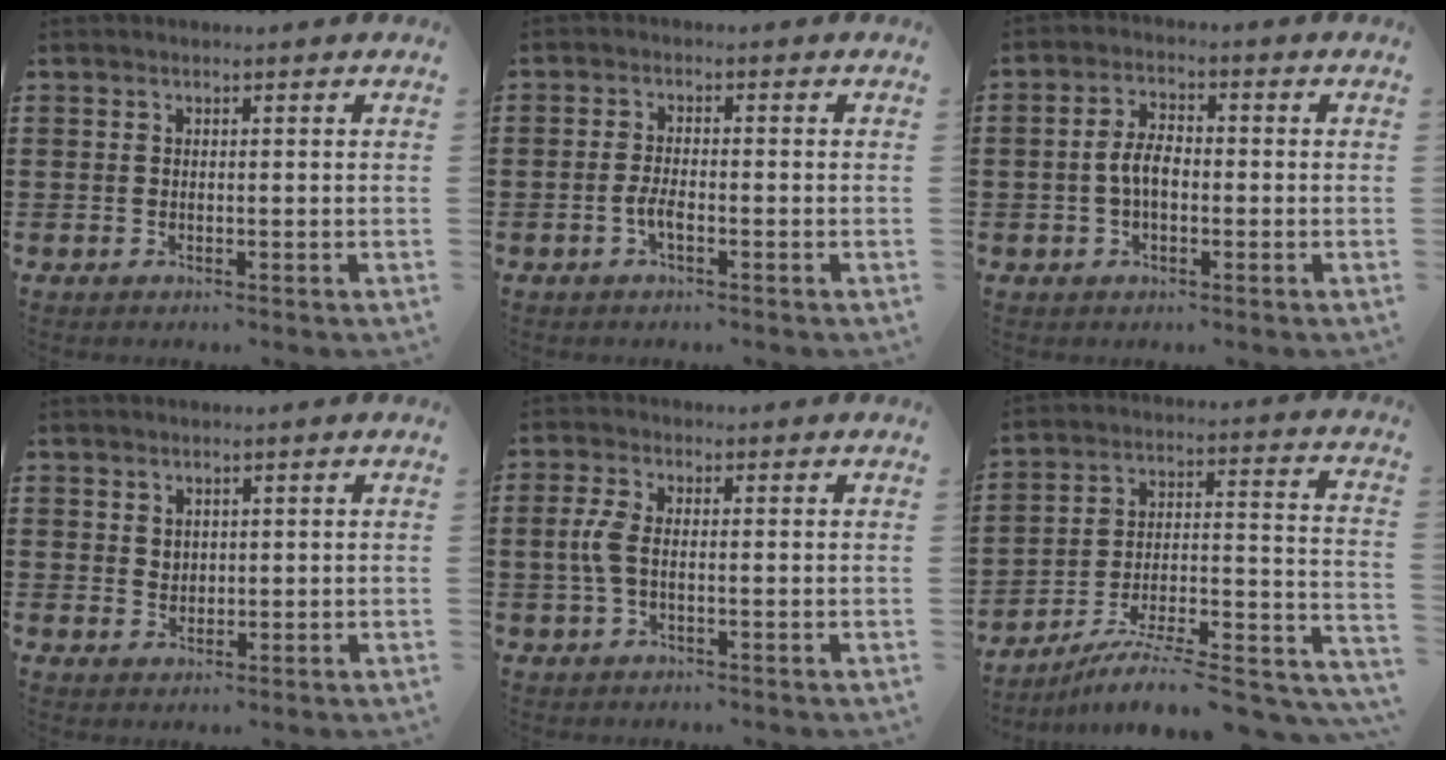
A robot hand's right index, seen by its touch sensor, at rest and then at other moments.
{"total": 2.6, "force": [-1.2, 0.7, 2.2], "torque": [-0.053, -0.003, -0.027]}
{"total": 4.4, "force": [-0.8, 2.3, 3.6], "torque": [-0.087, -0.001, -0.021]}
{"total": 1.6, "force": [1.2, 1.1, 0.2], "torque": [-0.006, 0.004, 0.024]}
{"total": 3.7, "force": [-0.4, 1.4, 3.4], "torque": [-0.091, -0.009, -0.017]}
{"total": 9.2, "force": [-8.1, 0.6, 4.5], "torque": [-0.051, 0.011, -0.158]}